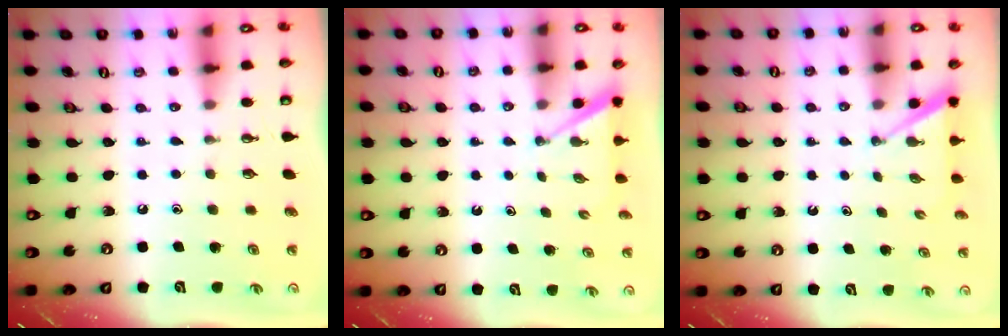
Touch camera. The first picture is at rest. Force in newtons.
{"total": 2.3, "press": 2.3, "slide": 0.3}
{"total": 2.3, "press": 2.3, "slide": 0.3}